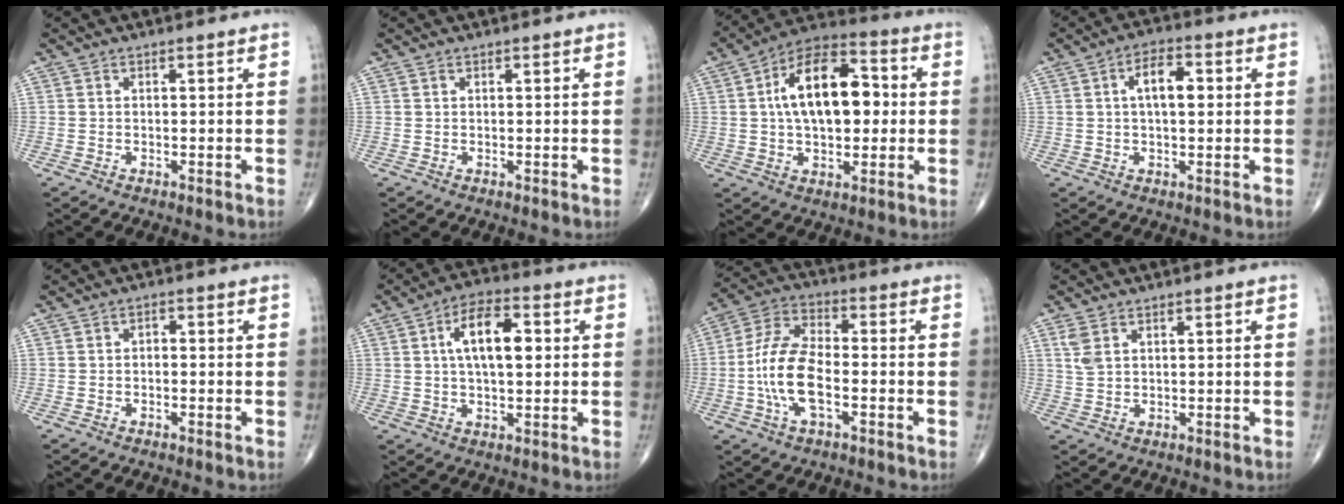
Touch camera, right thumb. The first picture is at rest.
{"total": 0.0}
{"total": 17.1, "force": [1.9, 9.4, 14.1], "torque": [-0.208, 0.026, 0.024]}
{"total": 6.5, "force": [1.1, 3.2, 5.6], "torque": [-0.085, 0.012, 0.013]}
{"total": 1.0, "force": [-0.3, 0.7, 0.6], "torque": [-0.001, 0.006, -0.009]}
{"total": 10.8, "force": [2.0, 5.2, 9.3], "torque": [-0.143, 0.012, 0.028]}
{"total": 12.3, "force": [-2.7, 5.7, 10.6], "torque": [-0.218, 0.027, -0.057]}
{"total": 3.2, "force": [1.5, 1.9, 2.0], "torque": [-0.045, 0.003, 0.039]}